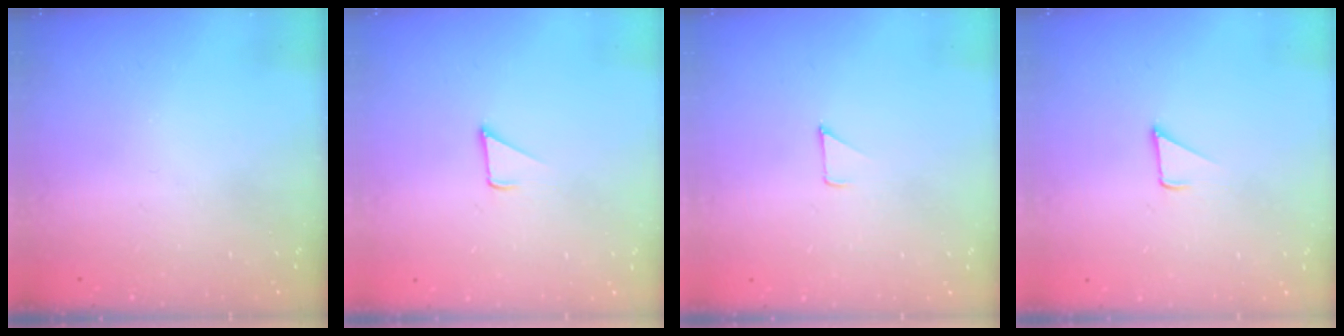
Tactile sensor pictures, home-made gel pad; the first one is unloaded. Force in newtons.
{"total": 2.8, "press": 2.8, "slide": 0.2}
{"total": 2.9, "press": 2.8, "slide": 0.3}
{"total": 2.8, "press": 2.8, "slide": 0.2}